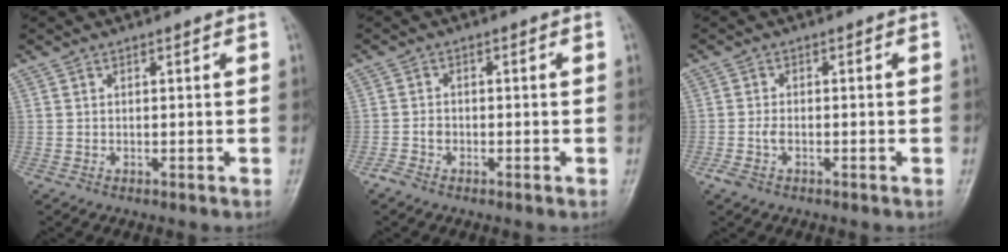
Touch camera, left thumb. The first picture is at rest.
{"total": 2.1, "force": [-1.4, 1.2, 0.9], "torque": [-0.025, 0.007, -0.029]}
{"total": 2.5, "force": [-1.2, 1.3, 1.8], "torque": [-0.051, 0.007, -0.025]}